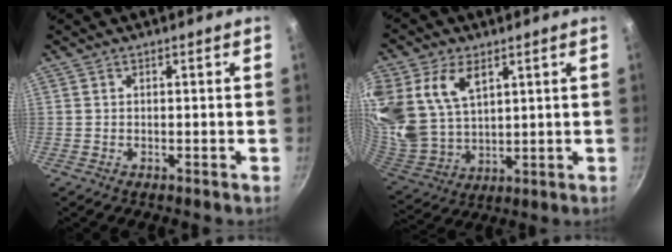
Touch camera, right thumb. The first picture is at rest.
{"total": 19.3, "force": [7.9, 12.5, 12.3], "torque": [-0.263, -0.017, 0.170]}